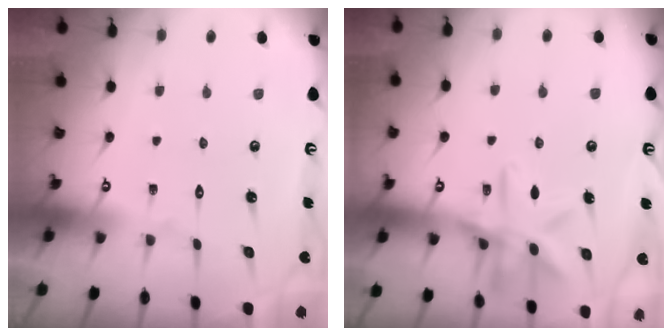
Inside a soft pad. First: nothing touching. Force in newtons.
{"total": 13.8, "press": 13.7, "slide": 1.0}